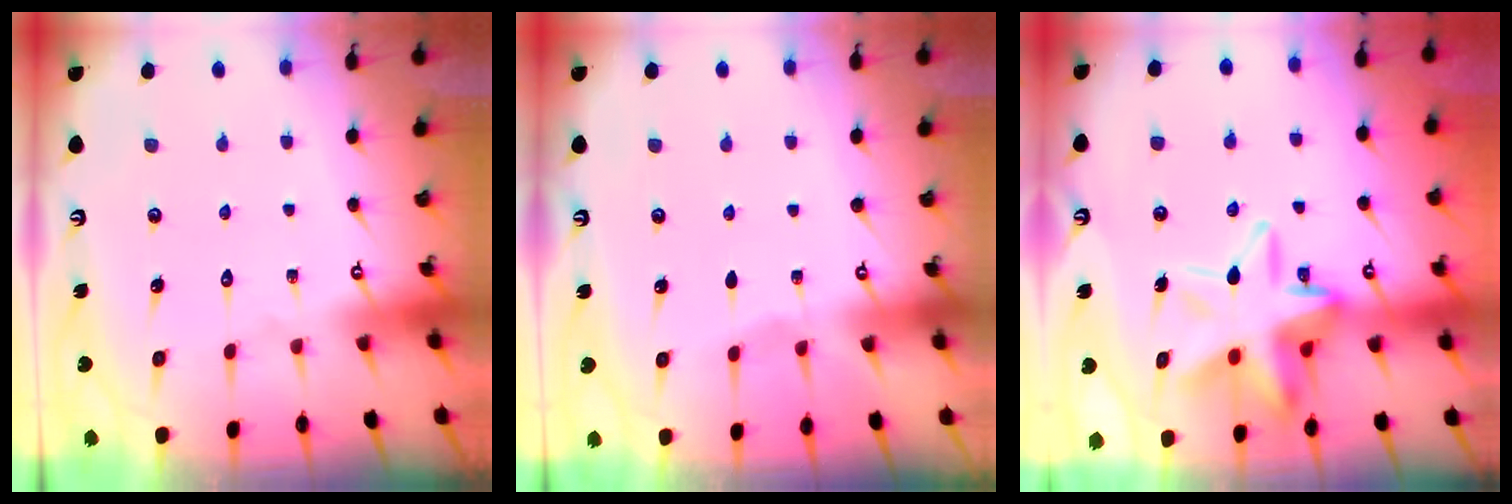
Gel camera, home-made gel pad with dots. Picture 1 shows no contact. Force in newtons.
{"total": 1.4, "press": 1.3, "slide": 0.4}
{"total": 15.6, "press": 15.4, "slide": 2.6}